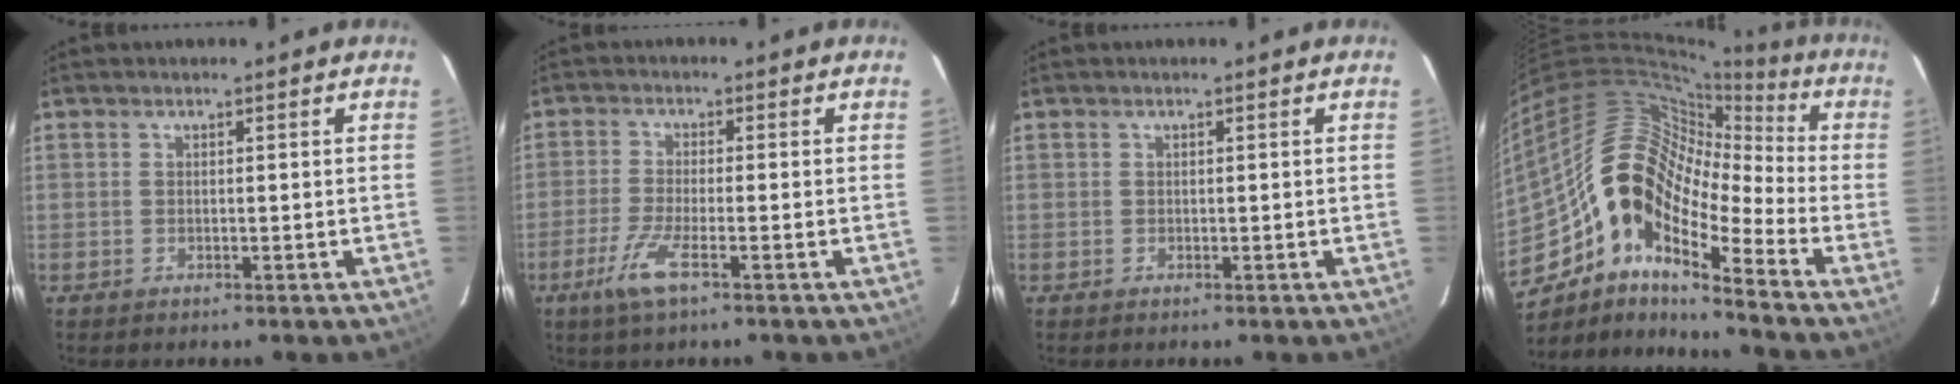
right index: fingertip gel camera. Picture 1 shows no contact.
{"total": 5.8, "force": [-3.2, 0.5, 4.8], "torque": [-0.113, -0.011, -0.065]}
{"total": 0.0}
{"total": 17.3, "force": [-8.6, 7.6, 12.9], "torque": [-0.210, -0.003, -0.181]}